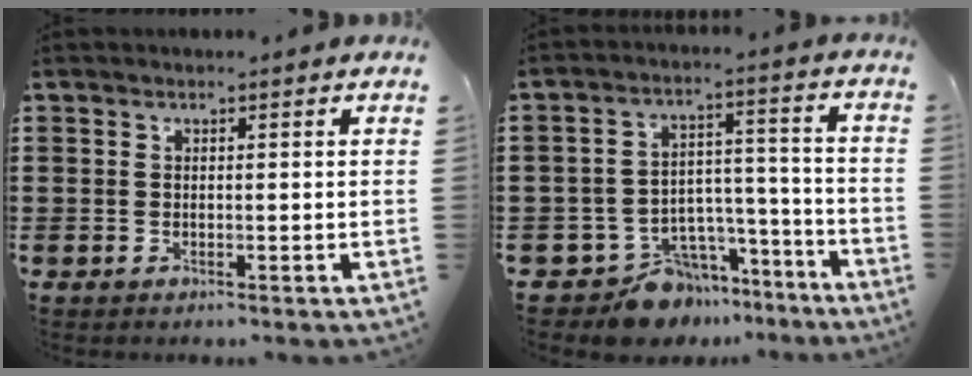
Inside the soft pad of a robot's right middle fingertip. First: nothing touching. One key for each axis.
{"total": 8.7, "fx": -7.5, "fy": 4.2, "fz": 1.2, "tx": -0.027, "ty": 0.031, "tz": -0.140}